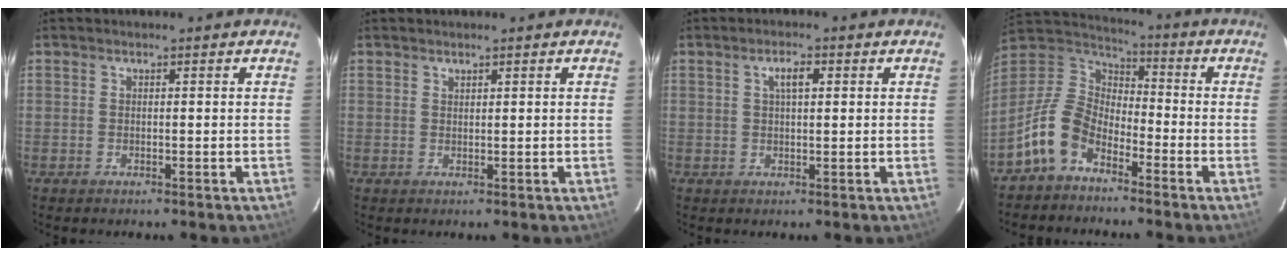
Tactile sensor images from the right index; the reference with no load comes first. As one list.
[{"total": 0.6, "force": [0.6, 0.2, 0.0], "torque": [0.000, 0.000, 0.012]}, {"total": 2.8, "force": [1.0, 1.0, 2.5], "torque": [-0.045, 0.008, 0.018]}, {"total": 11.4, "force": [-6.8, 6.5, 6.5], "torque": [-0.142, 0.020, -0.142]}]